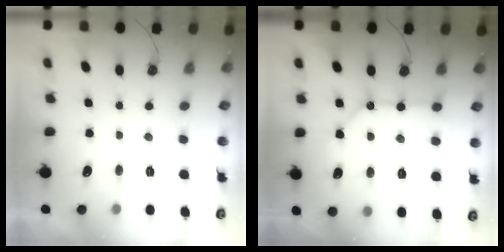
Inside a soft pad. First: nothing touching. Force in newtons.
{"total": 10.5, "press": 10.4, "slide": 0.9}